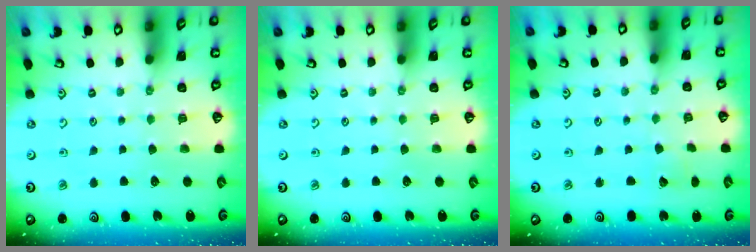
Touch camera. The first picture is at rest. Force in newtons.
{"total": 0.0}
{"total": 2.7, "press": 2.6, "slide": 0.3}